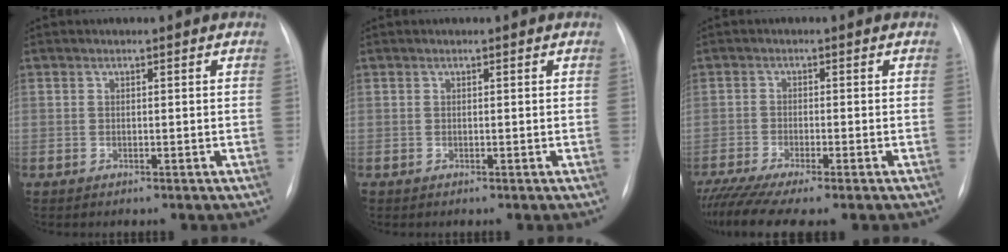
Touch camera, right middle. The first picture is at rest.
{"total": 0.0}
{"total": 9.0, "force": [-7.2, 0.7, 5.3], "torque": [-0.083, -0.015, -0.115]}